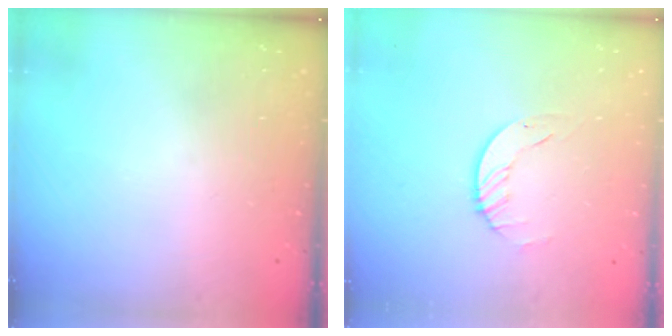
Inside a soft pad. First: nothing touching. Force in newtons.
{"total": 2.3, "press": 2.3, "slide": 0.3}